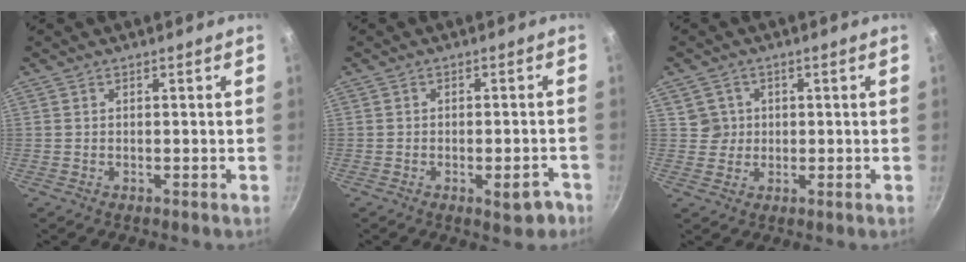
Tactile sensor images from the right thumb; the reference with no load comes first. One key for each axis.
{"total": 5.1, "fx": -2.5, "fy": 2.2, "fz": 3.8, "tx": -0.031, "ty": 0.020, "tz": -0.027}
{"total": 3.5, "fx": 0.7, "fy": 3.5, "fz": 0.3, "tx": 0.019, "ty": 0.010, "tz": 0.010}